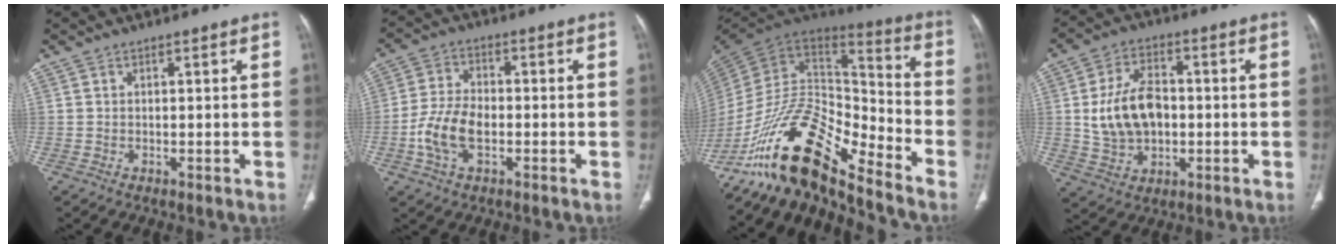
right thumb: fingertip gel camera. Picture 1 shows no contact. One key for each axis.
{"total": 8.8, "fx": -2.5, "fy": 4.9, "fz": 6.8, "tx": -0.143, "ty": 0.016, "tz": -0.050}
{"total": 22.6, "fx": -15.9, "fy": 7.7, "fz": 14.0, "tx": -0.241, "ty": 0.094, "tz": -0.288}
{"total": 12.3, "fx": -0.1, "fy": 8.3, "fz": 9.1, "tx": -0.150, "ty": 0.013, "tz": 0.005}